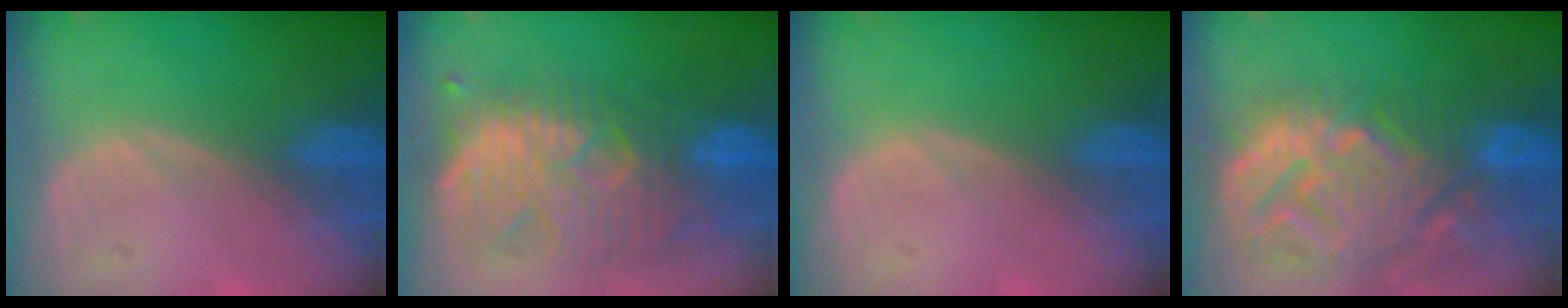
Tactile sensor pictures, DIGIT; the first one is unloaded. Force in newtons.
{"total": 11.5, "press": 10.9, "slide": 3.7}
{"total": 0.0}
{"total": 14.4, "press": 12.4, "slide": 7.4}